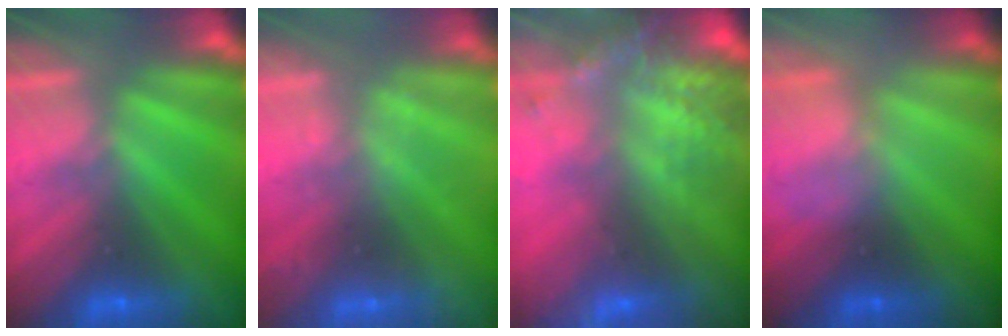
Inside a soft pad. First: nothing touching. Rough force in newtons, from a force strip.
{"total": 2.2}
{"total": 6.7}
{"total": 2.4}